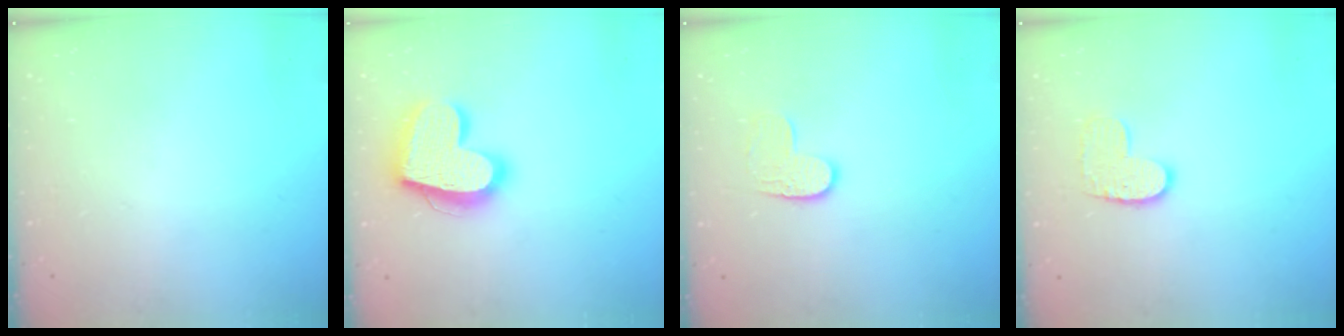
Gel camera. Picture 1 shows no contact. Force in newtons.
{"total": 19.5, "press": 19.4, "slide": 1.6}
{"total": 5.7, "press": 5.7, "slide": 0.3}
{"total": 7.9, "press": 7.9, "slide": 0.3}